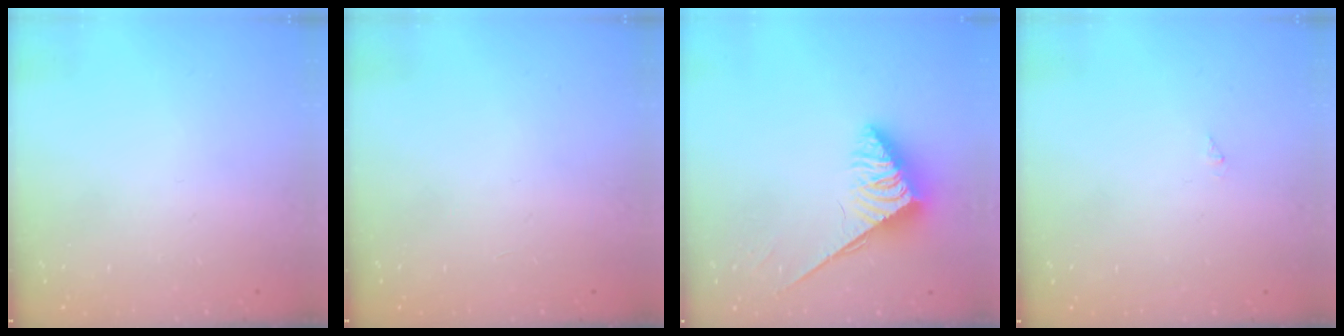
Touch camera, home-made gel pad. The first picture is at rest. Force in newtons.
{"total": 0.0}
{"total": 3.8, "press": 3.7, "slide": 0.6}
{"total": 0.0}